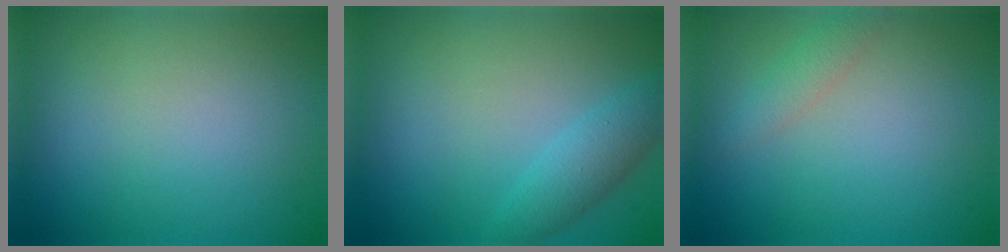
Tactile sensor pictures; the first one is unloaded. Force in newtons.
{"total": 2.7, "press": 2.7, "slide": 0.1}
{"total": 1.5, "press": 1.5, "slide": 0.0}